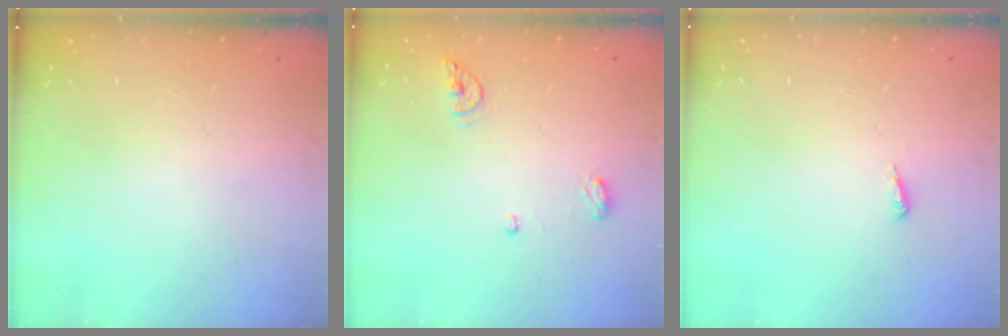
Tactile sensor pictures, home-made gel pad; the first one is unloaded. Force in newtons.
{"total": 10.0, "press": 7.3, "slide": 6.9}
{"total": 3.6, "press": 3.5, "slide": 0.6}